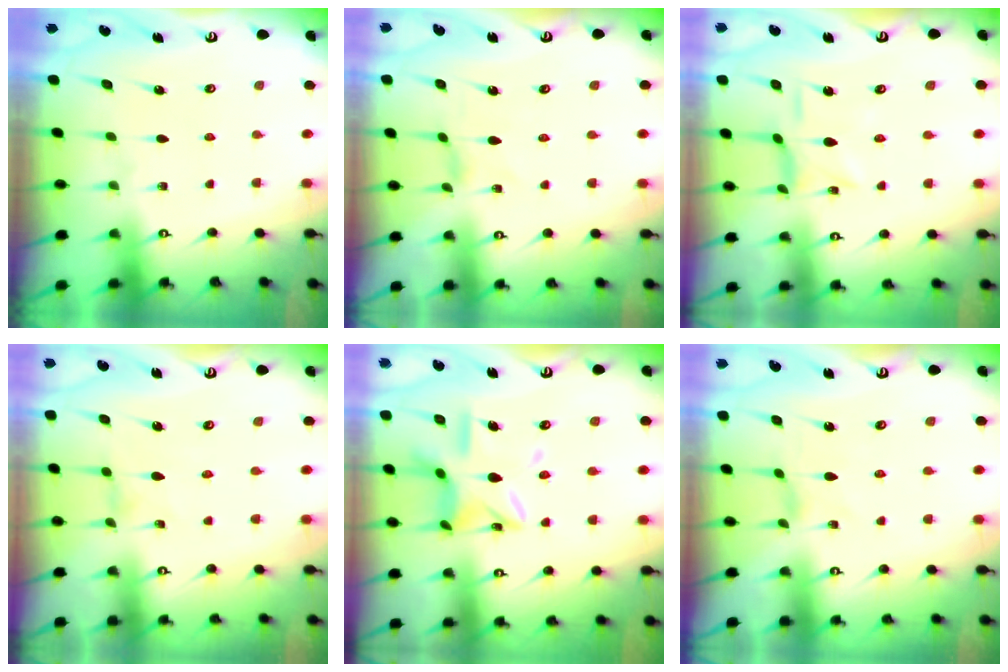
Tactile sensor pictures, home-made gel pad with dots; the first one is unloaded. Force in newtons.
{"total": 0.5, "press": 0.5, "slide": 0.1}
{"total": 5.3, "press": 5.3, "slide": 0.3}
{"total": 0.0}
{"total": 11.9, "press": 11.8, "slide": 0.9}
{"total": 0.8, "press": 0.8, "slide": 0.2}